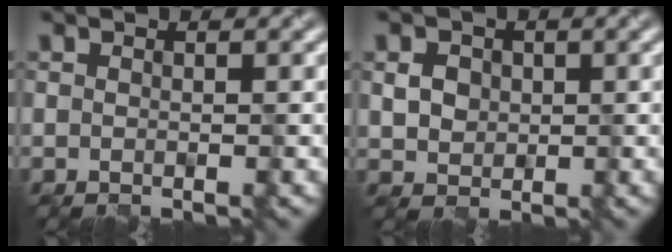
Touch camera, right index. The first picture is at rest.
{"total": 2.2, "force": [0.2, 1.9, 1.0], "torque": [-0.026, -0.003, 0.009]}